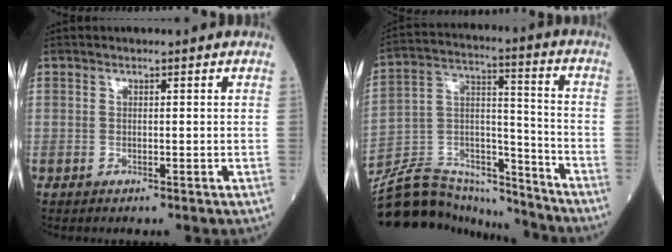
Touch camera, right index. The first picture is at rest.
{"total": 19.4, "force": [-18.5, 4.6, 3.5], "torque": [-0.070, 0.049, -0.305]}